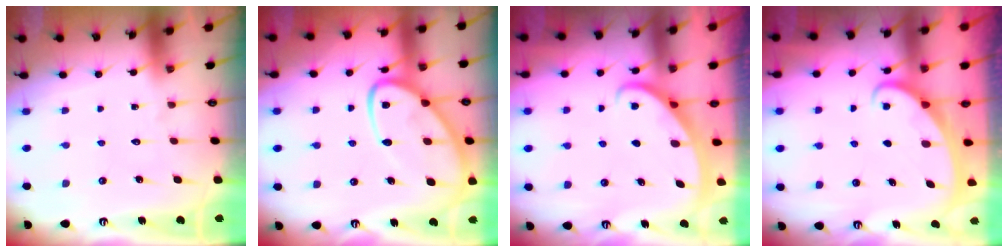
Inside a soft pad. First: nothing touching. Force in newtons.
{"total": 13.3, "press": 13.2, "slide": 1.1}
{"total": 2.9, "press": 2.9, "slide": 0.1}
{"total": 2.2, "press": 2.2, "slide": 0.2}